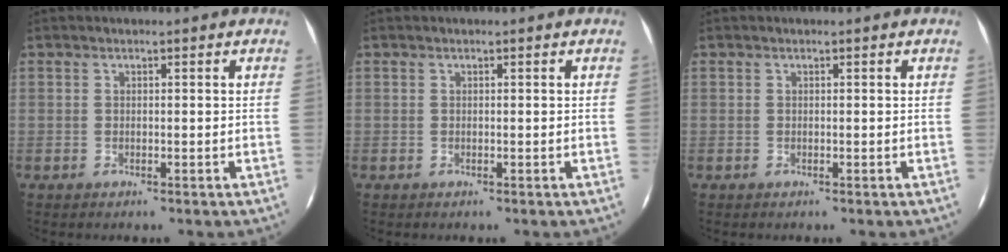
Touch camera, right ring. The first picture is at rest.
{"total": 0.0}
{"total": 0.0}